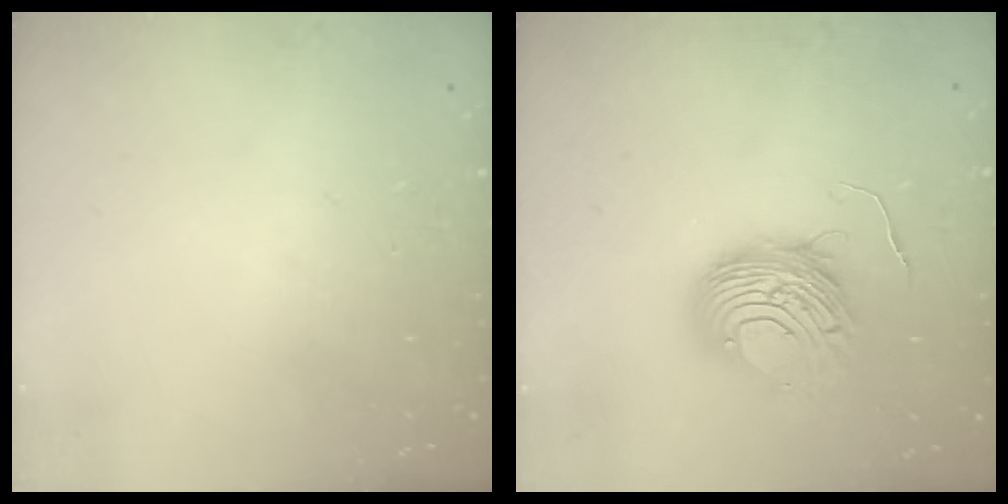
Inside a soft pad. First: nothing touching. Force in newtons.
{"total": 10.3, "press": 10.3, "slide": 1.0}